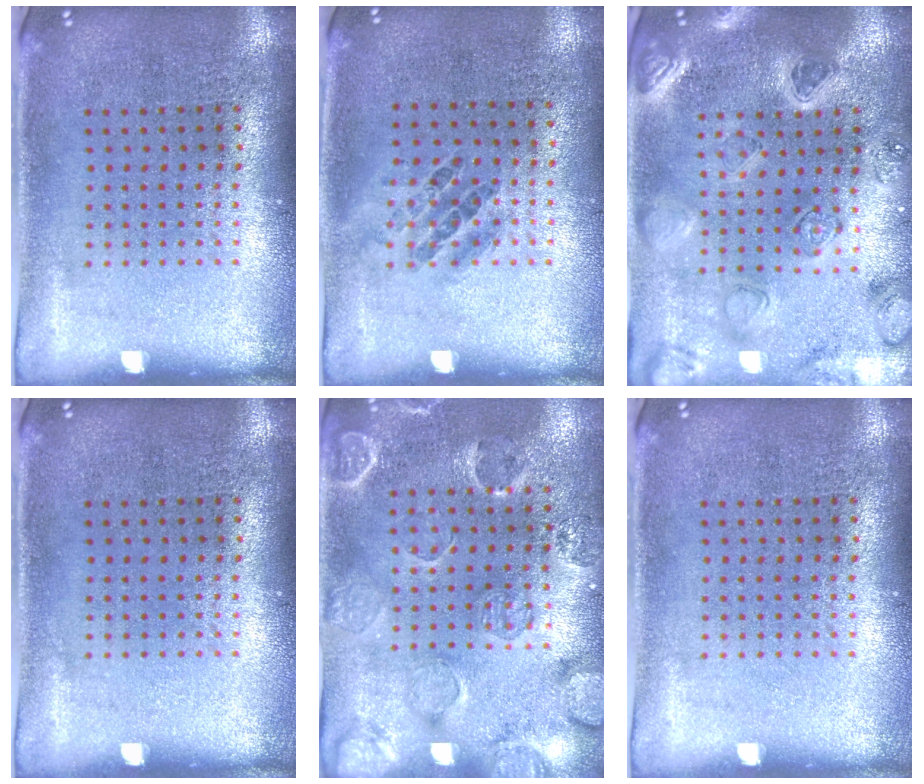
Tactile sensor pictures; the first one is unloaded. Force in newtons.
{"total": 0.9, "press": 0.7, "slide": 0.6}
{"total": 2.1, "press": 2.1, "slide": 0.4}
{"total": 0.0}
{"total": 2.6, "press": 2.0, "slide": 1.7}
{"total": 0.0}